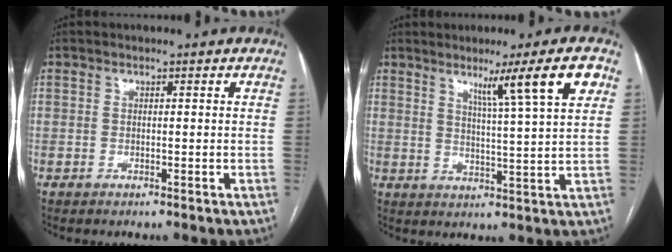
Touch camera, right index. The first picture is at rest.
{"total": 9.4, "force": [4.9, -1.4, 7.9], "torque": [-0.119, -0.004, 0.077]}